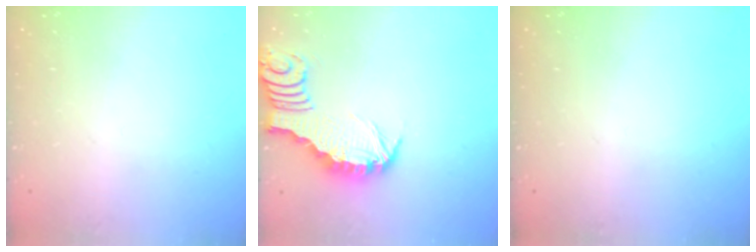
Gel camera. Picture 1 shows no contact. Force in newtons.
{"total": 2.9, "press": 2.9, "slide": 0.3}
{"total": 0.0}